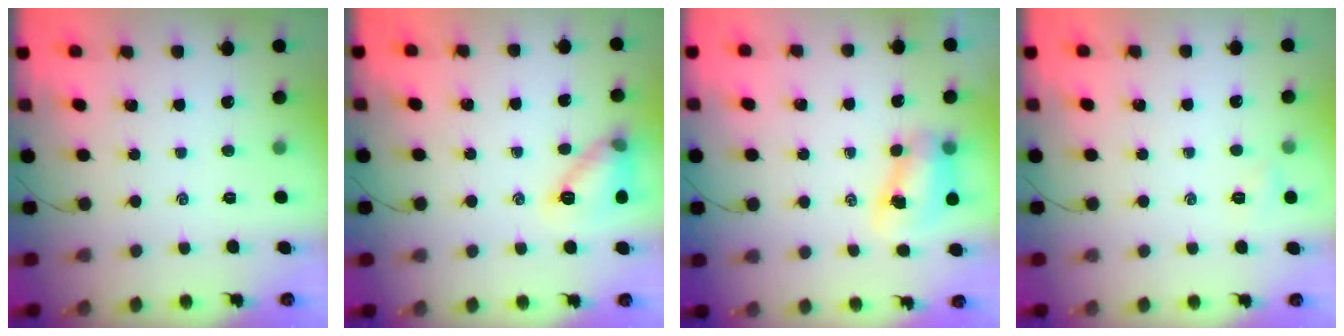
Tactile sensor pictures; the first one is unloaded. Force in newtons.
{"total": 11.3, "press": 11.3, "slide": 0.4}
{"total": 7.6, "press": 7.5, "slide": 1.1}
{"total": 2.8, "press": 2.7, "slide": 0.8}